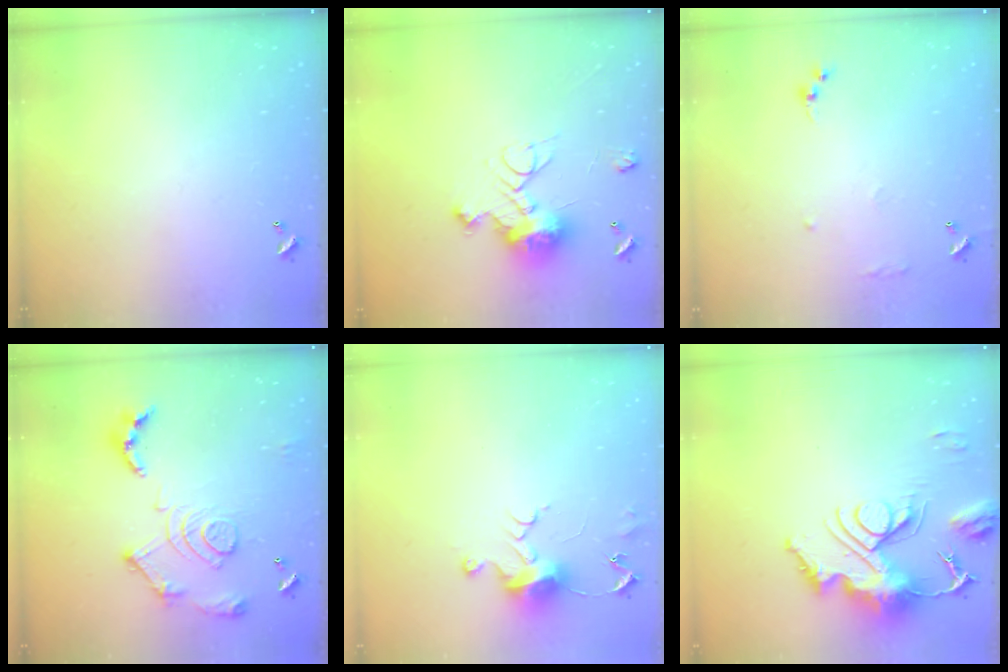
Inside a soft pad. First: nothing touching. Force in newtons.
{"total": 18.1, "press": 18.1, "slide": 0.6}
{"total": 7.5, "press": 7.4, "slide": 0.8}
{"total": 16.8, "press": 16.7, "slide": 1.6}
{"total": 7.7, "press": 7.7, "slide": 0.4}
{"total": 15.1, "press": 15.0, "slide": 1.8}